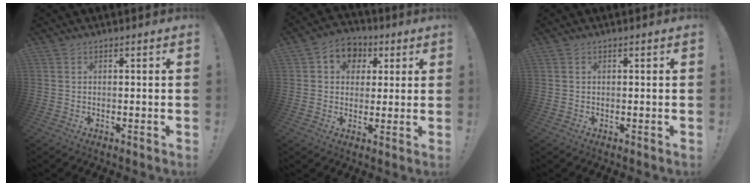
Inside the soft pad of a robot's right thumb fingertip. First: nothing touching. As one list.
[{"total": 8.0, "force": [2.0, 7.2, 3.0], "torque": [-0.034, -0.002, 0.041]}, {"total": 0.0}]